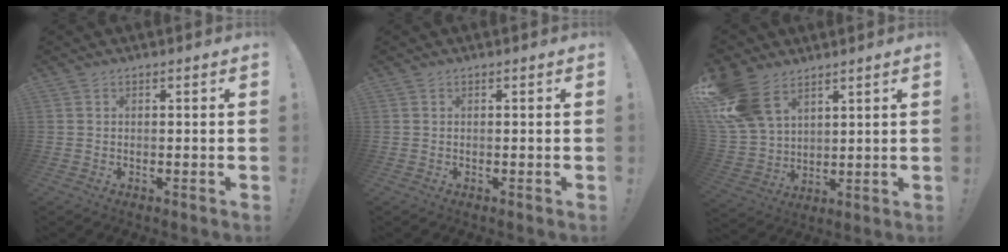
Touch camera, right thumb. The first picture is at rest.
{"total": 0.0}
{"total": 15.3, "force": [9.0, 9.5, 8.0], "torque": [-0.162, -0.042, 0.177]}